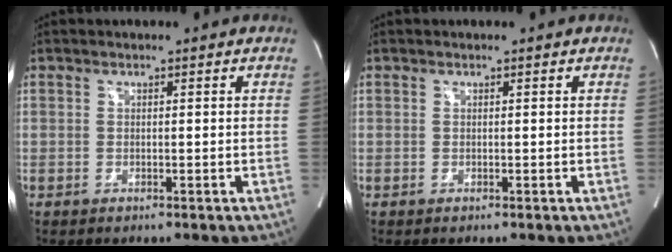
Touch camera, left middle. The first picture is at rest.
{"total": 0.0}